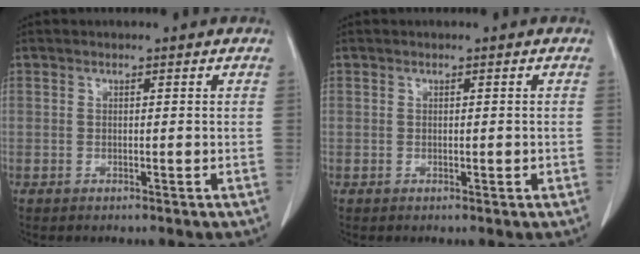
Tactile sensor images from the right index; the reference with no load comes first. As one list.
[{"total": 0.9, "force": [-0.3, 0.5, 0.7], "torque": [-0.009, 0.001, -0.003]}]